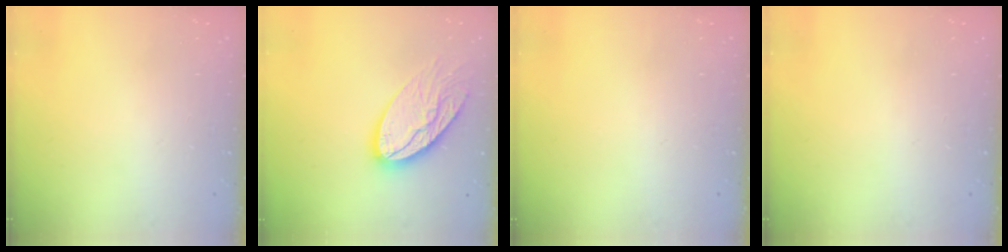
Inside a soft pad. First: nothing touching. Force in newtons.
{"total": 14.4, "press": 14.3, "slide": 1.2}
{"total": 0.0}
{"total": 0.0}